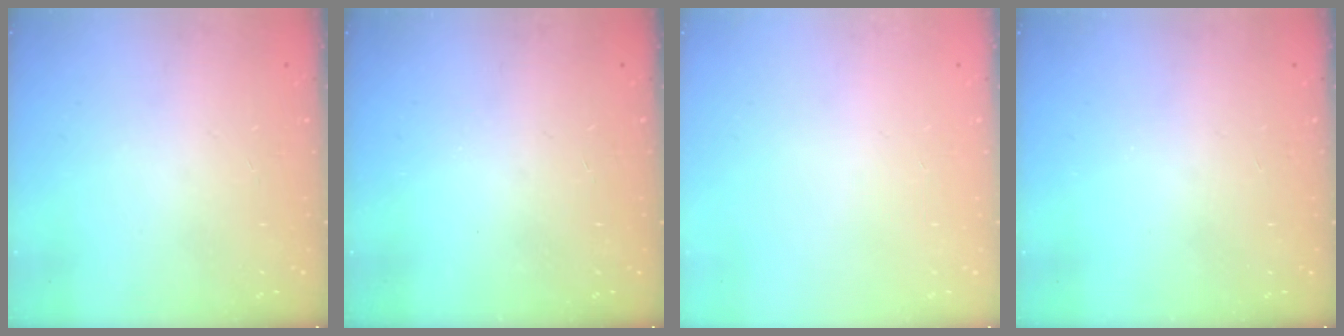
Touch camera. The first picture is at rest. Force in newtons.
{"total": 0.0}
{"total": 0.0}
{"total": 0.0}